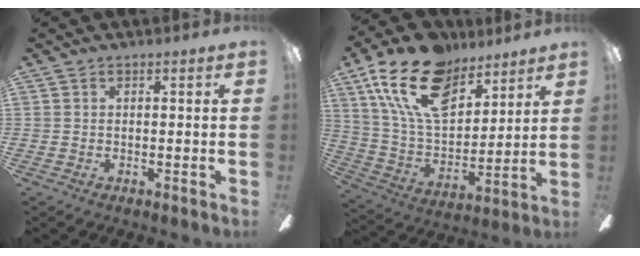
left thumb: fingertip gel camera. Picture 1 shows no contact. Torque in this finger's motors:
{"motor_torque": [0.35, 0.57, 1.50, -1.27, 0.49]}